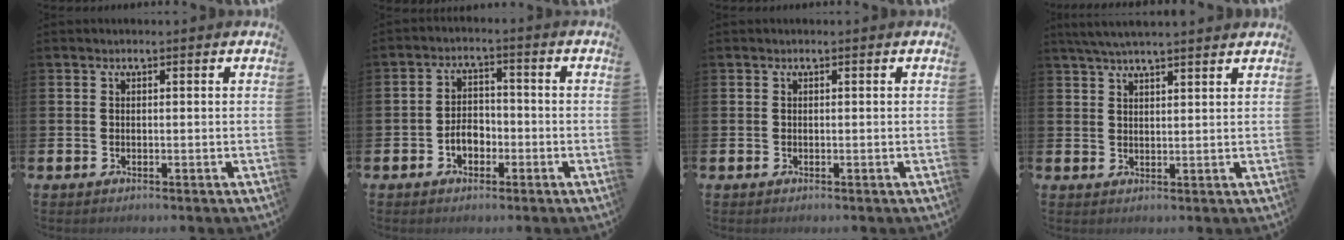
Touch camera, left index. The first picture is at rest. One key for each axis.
{"total": 3.5, "fx": -1.5, "fy": 2.4, "fz": 2.0, "tx": -0.025, "ty": 0.001, "tz": -0.035}
{"total": 0.0}
{"total": 4.4, "fx": 4.0, "fy": 0.2, "fz": 1.7, "tx": -0.037, "ty": -0.009, "tz": 0.073}